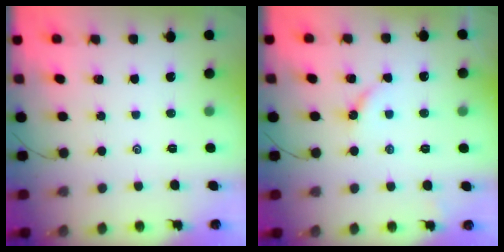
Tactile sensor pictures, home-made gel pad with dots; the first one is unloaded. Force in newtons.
{"total": 3.5, "press": 3.5, "slide": 0.4}